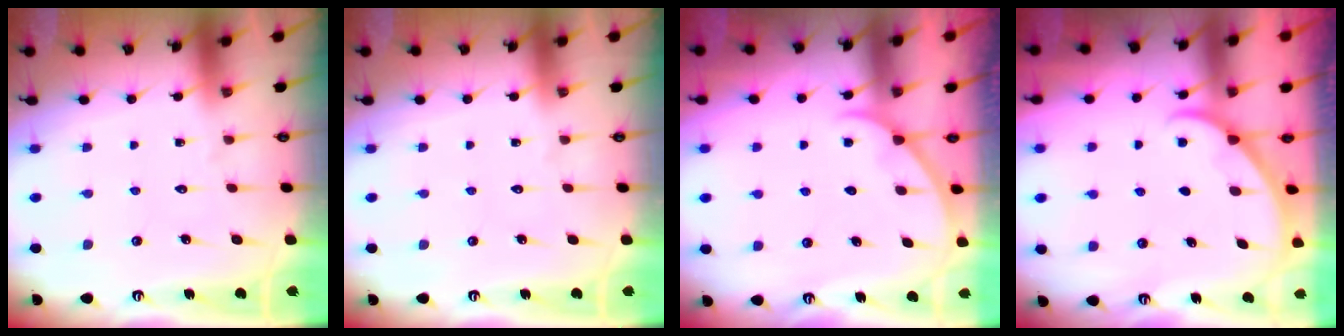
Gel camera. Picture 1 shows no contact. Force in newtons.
{"total": 0.0}
{"total": 3.2, "press": 3.2, "slide": 0.1}
{"total": 2.0, "press": 2.0, "slide": 0.3}